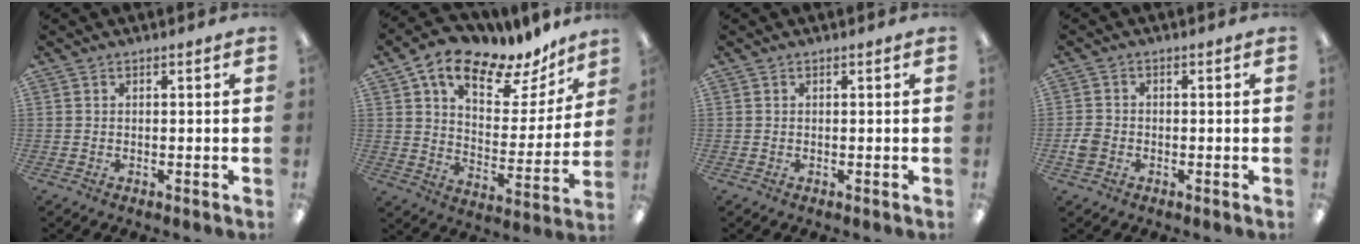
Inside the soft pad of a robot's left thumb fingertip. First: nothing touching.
{"total": 15.5, "force": [11.6, 6.8, 7.8], "torque": [-0.125, -0.080, 0.197]}
{"total": 0.0}
{"total": 2.9, "force": [-1.1, 2.3, 1.4], "torque": [-0.023, 0.008, -0.020]}